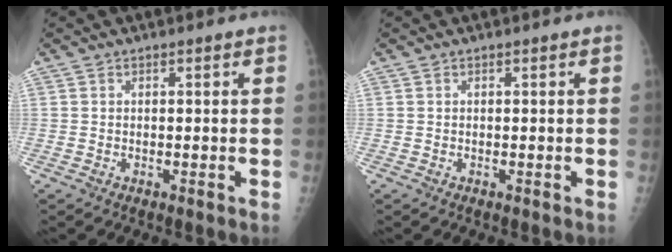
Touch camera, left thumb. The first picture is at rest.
{"total": 0.0}